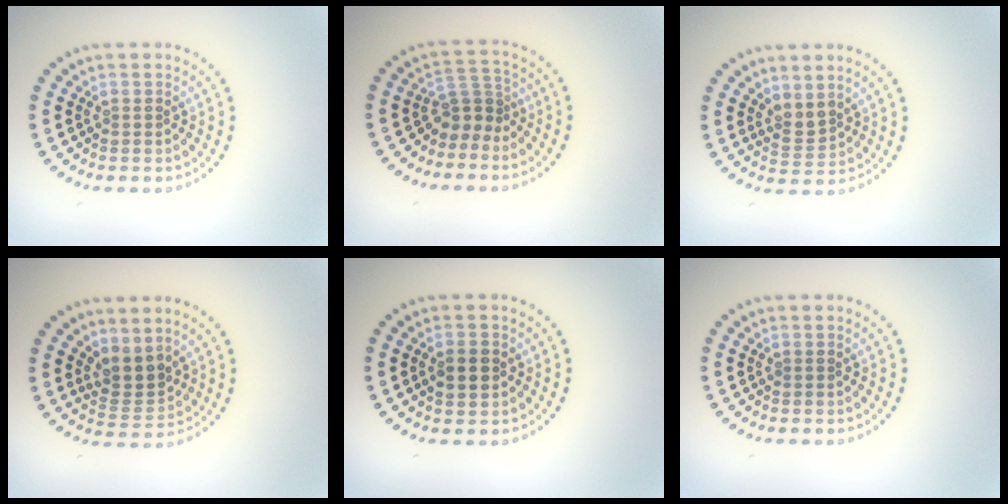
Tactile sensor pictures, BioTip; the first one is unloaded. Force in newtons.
{"total": 2.7, "press": 1.8, "slide": 2.0}
{"total": 1.9, "press": 1.6, "slide": 1.1}
{"total": 2.8, "press": 2.1, "slide": 1.8}
{"total": 2.5, "press": 2.5, "slide": 0.2}
{"total": 0.0}